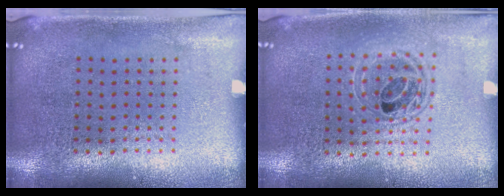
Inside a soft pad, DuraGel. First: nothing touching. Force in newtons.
{"total": 1.4, "press": 1.3, "slide": 0.7}